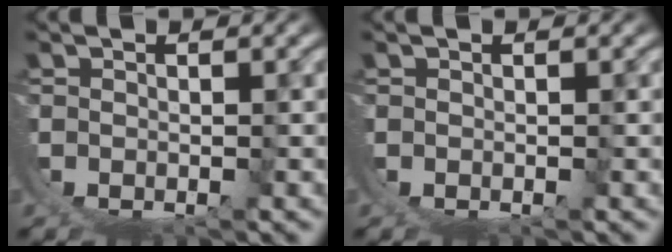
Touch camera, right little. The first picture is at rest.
{"total": 0.0}